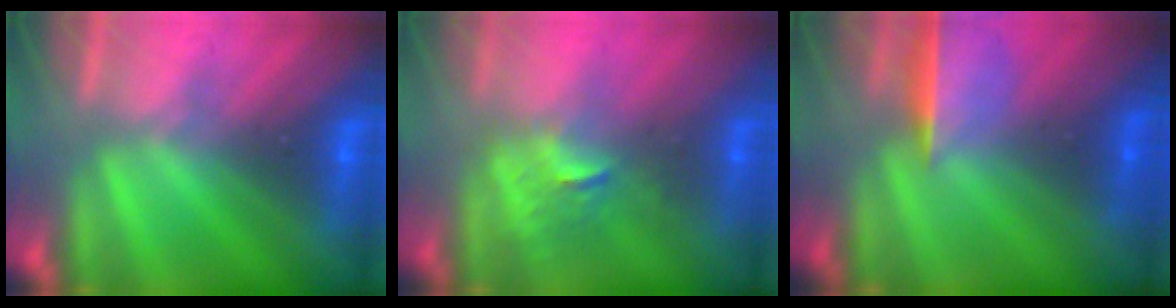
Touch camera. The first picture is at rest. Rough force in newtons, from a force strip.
{"total": 2.5}
{"total": 1.7}